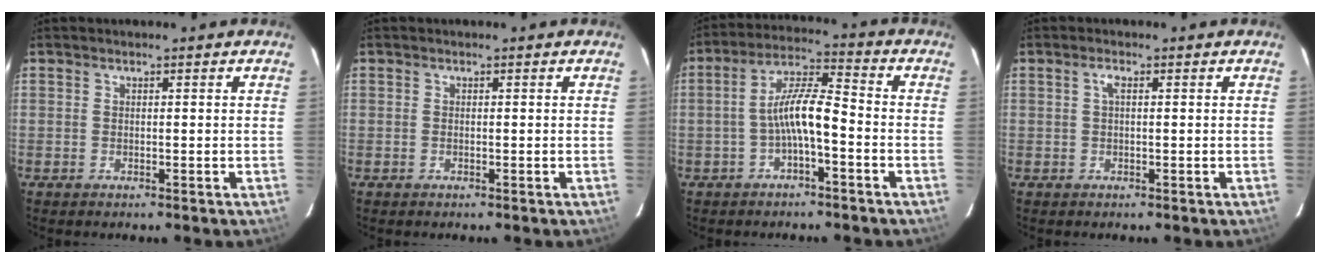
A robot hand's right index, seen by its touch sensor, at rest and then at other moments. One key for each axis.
{"total": 0.0}
{"total": 7.6, "fx": -2.8, "fy": 1.5, "fz": 6.9, "tx": -0.142, "ty": 0.019, "tz": -0.050}
{"total": 1.3, "fx": 0.3, "fy": 0.3, "fz": 1.3, "tx": -0.025, "ty": 0.005, "tz": 0.002}